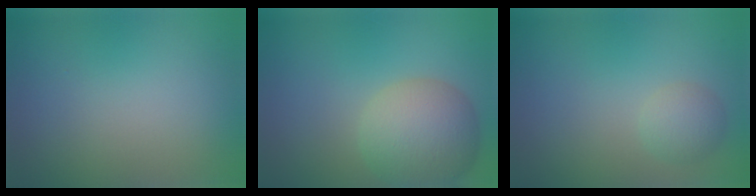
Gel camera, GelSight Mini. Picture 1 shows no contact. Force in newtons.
{"total": 7.0, "press": 7.0, "slide": 0.3}
{"total": 2.1, "press": 2.1, "slide": 0.0}